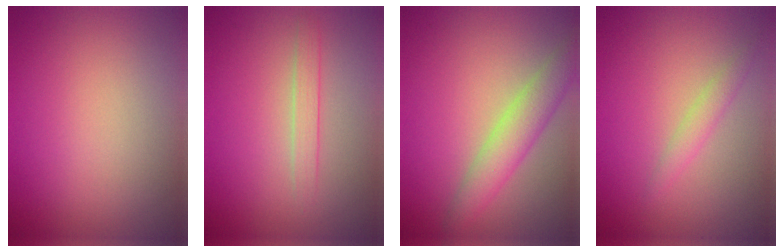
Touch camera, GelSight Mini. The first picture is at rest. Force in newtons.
{"total": 1.5, "press": 1.5, "slide": 0.1}
{"total": 3.9, "press": 3.9, "slide": 0.1}
{"total": 1.4, "press": 1.4, "slide": 0.1}